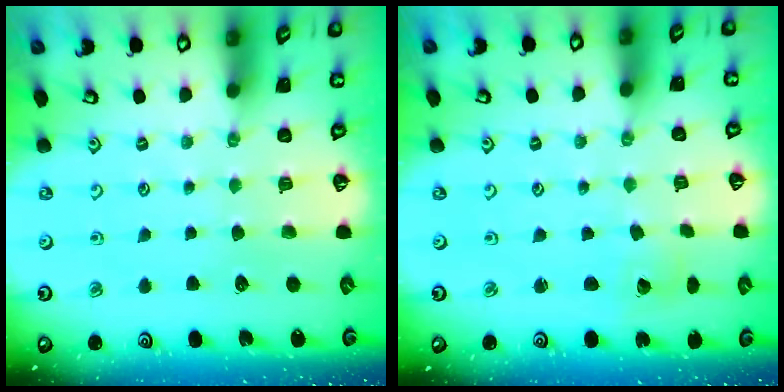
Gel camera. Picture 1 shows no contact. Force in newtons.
{"total": 2.3, "press": 2.3, "slide": 0.2}